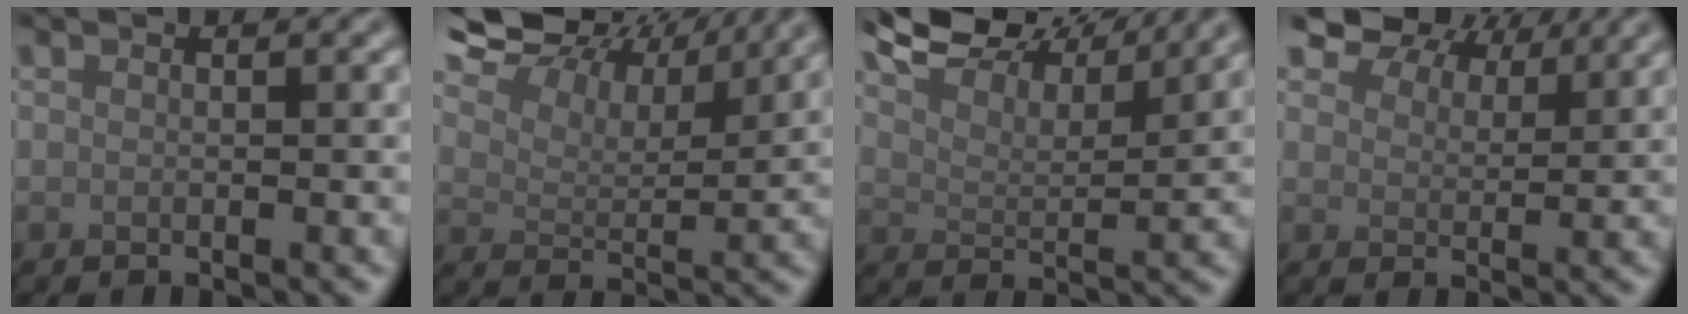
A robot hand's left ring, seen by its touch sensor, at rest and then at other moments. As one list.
[{"total": 12.5, "force": [9.8, 5.1, 5.9], "torque": [-0.116, 0.018, 0.130]}, {"total": 8.4, "force": [7.7, 1.7, 3.0], "torque": [-0.061, 0.013, 0.111]}, {"total": 7.2, "force": [6.0, 3.1, 2.6], "torque": [-0.055, 0.008, 0.098]}]